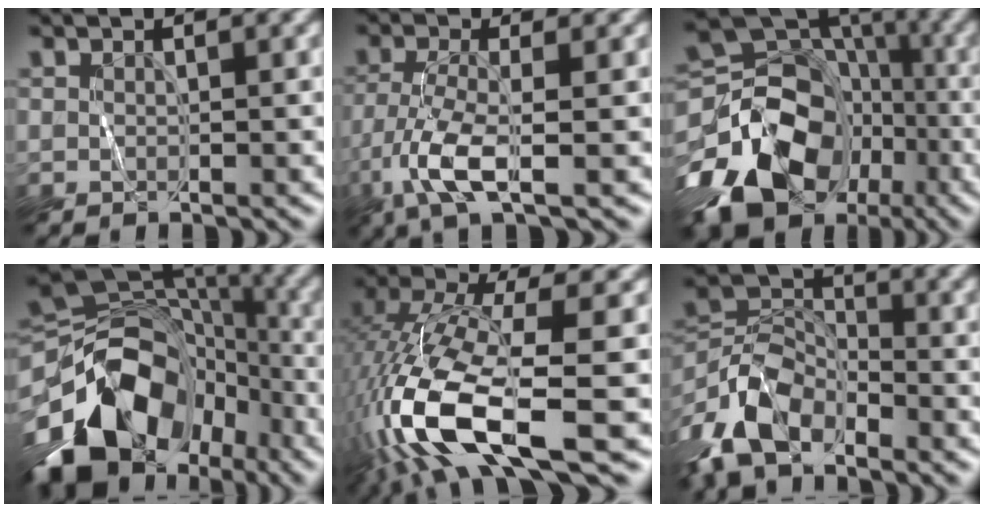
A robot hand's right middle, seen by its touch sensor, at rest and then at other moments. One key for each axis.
{"total": 5.0, "fx": -2.7, "fy": 0.6, "fz": 4.1, "tx": -0.093, "ty": 0.001, "tz": -0.055}
{"total": 14.4, "fx": -6.6, "fy": 10.3, "fz": 7.6, "tx": -0.148, "ty": 0.002, "tz": -0.121}
{"total": 14.8, "fx": -8.2, "fy": 9.3, "fz": 8.0, "tx": -0.161, "ty": -0.012, "tz": -0.149}
{"total": 13.6, "fx": -5.9, "fy": 3.6, "fz": 11.7, "tx": -0.263, "ty": -0.011, "tz": -0.107}
{"total": 7.3, "fx": -5.3, "fy": 3.2, "fz": 4.0, "tx": -0.085, "ty": 0.005, "tz": -0.117}